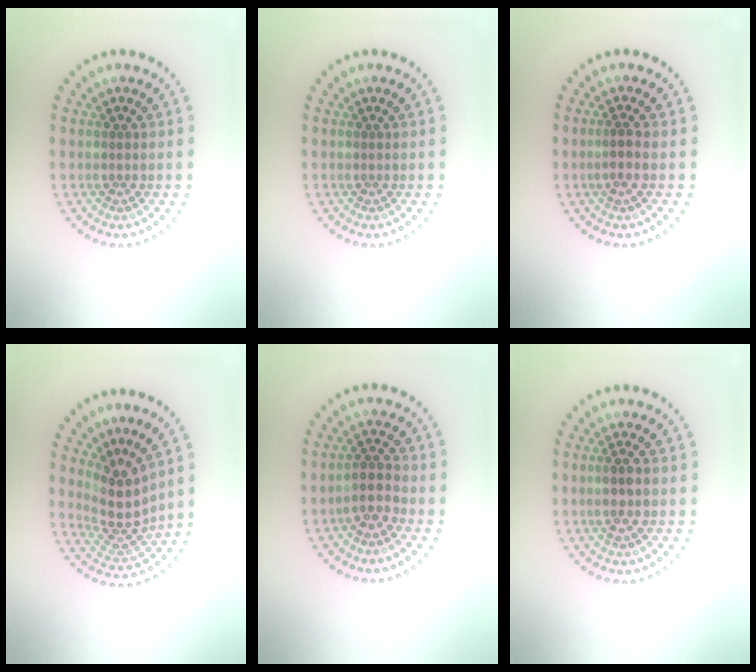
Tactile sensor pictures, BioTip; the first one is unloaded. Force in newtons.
{"total": 0.0}
{"total": 1.4, "press": 1.1, "slide": 0.9}
{"total": 3.9, "press": 2.8, "slide": 2.7}
{"total": 2.4, "press": 2.1, "slide": 1.2}
{"total": 1.6, "press": 1.4, "slide": 0.8}